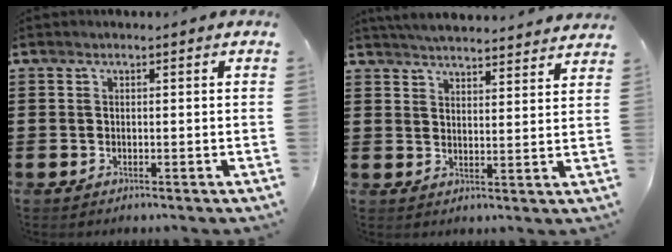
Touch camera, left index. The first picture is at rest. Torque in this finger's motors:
{"motor_torque": [1.39, 0.75, 0.03, 0.04]}